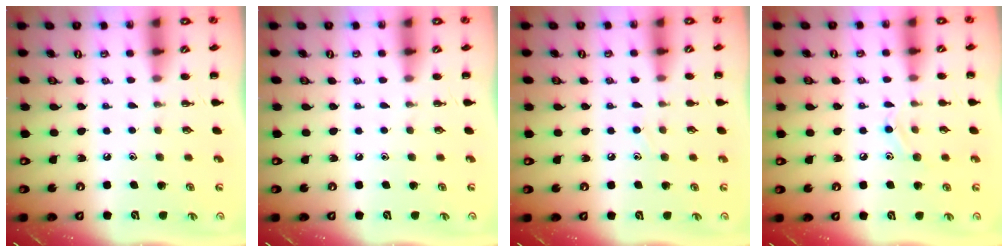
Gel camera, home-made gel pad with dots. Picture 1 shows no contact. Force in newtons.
{"total": 0.0}
{"total": 6.5, "press": 6.1, "slide": 2.4}
{"total": 8.9, "press": 8.7, "slide": 1.9}